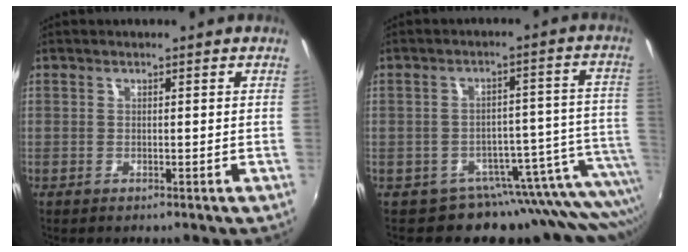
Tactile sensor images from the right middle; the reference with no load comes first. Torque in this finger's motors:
{"motor_torque": [1.07, -1.07, 0.18, 0.00]}